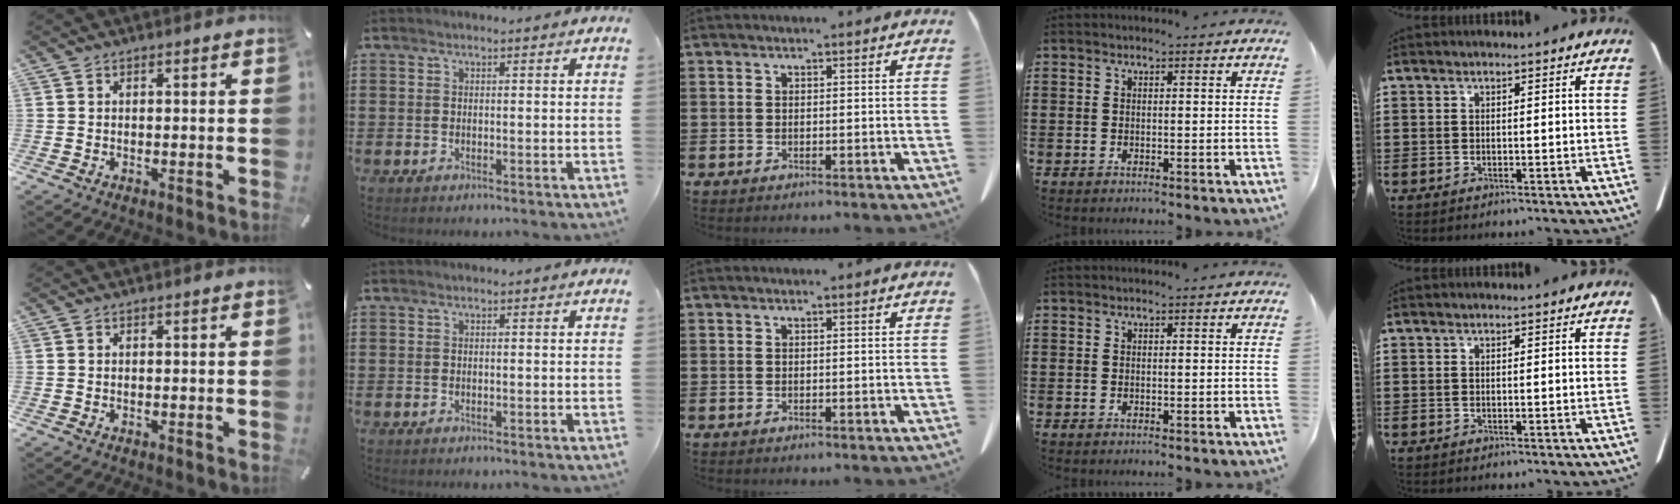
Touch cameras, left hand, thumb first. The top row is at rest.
{}